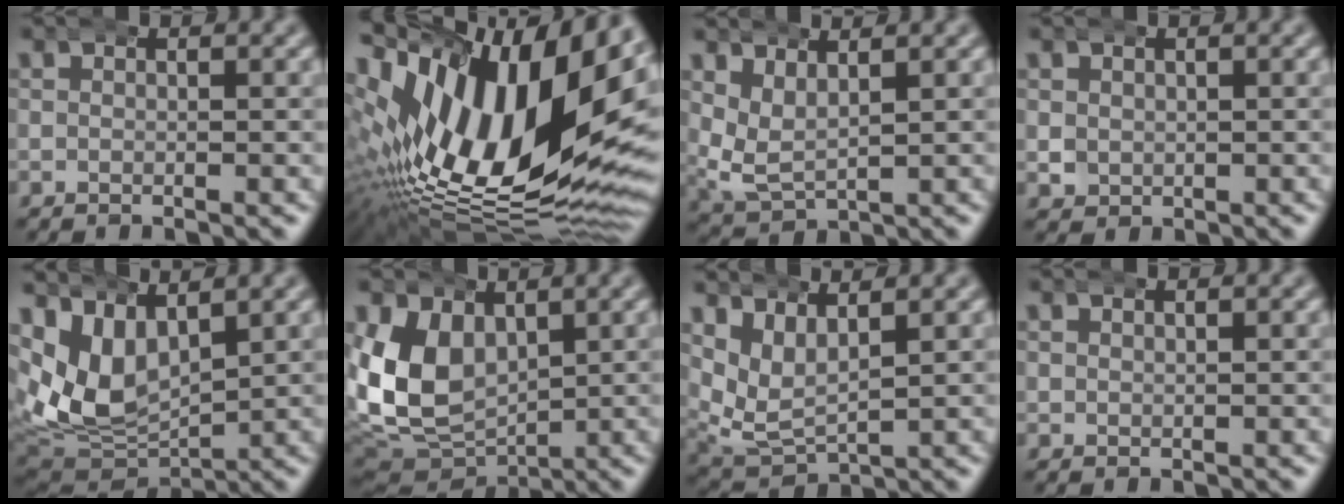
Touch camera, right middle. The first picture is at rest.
{"total": 21.2, "force": [1.0, 11.7, 17.7], "torque": [-0.322, -0.038, 0.045]}
{"total": 4.6, "force": [1.8, 3.4, 2.5], "torque": [-0.077, -0.023, 0.044]}
{"total": 1.2, "force": [0.4, 1.1, 0.2], "torque": [-0.019, -0.008, 0.014]}
{"total": 10.8, "force": [1.8, 8.6, 6.4], "torque": [-0.145, -0.009, 0.030]}
{"total": 10.7, "force": [1.2, 8.5, 6.4], "torque": [-0.152, -0.025, 0.035]}
{"total": 6.8, "force": [2.1, 5.4, 3.5], "torque": [-0.103, -0.022, 0.040]}
{"total": 0.5, "force": [0.4, 0.3, -0.1], "torque": [-0.002, -0.005, 0.011]}